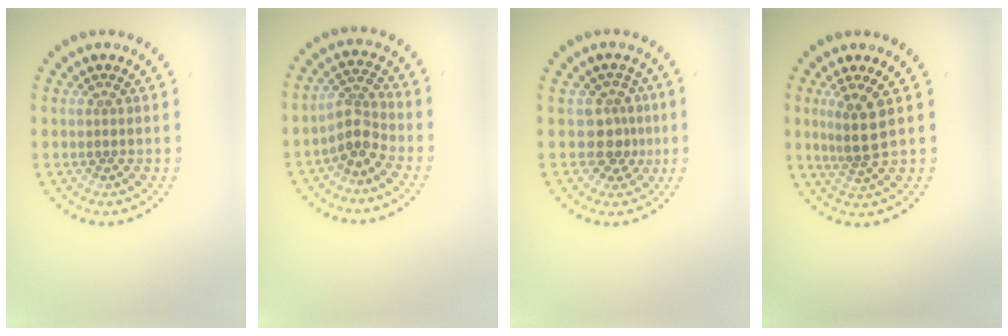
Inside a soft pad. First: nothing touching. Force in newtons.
{"total": 2.7, "press": 2.1, "slide": 1.6}
{"total": 2.5, "press": 2.0, "slide": 1.5}
{"total": 2.9, "press": 2.3, "slide": 1.8}